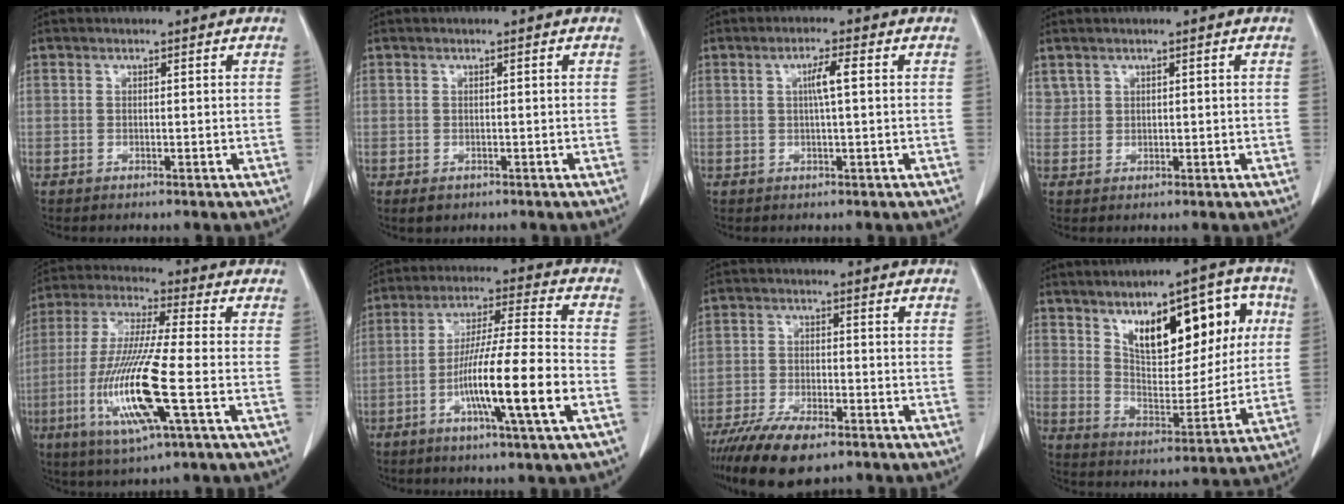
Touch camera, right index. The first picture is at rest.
{"total": 1.2, "force": [-0.4, 1.0, 0.5], "torque": [-0.003, 0.001, 0.000]}
{"total": 3.4, "force": [0.7, 0.1, 3.3], "torque": [-0.057, 0.003, 0.011]}
{"total": 1.7, "force": [1.1, 1.3, 0.3], "torque": [-0.001, 0.006, 0.025]}
{"total": 15.2, "force": [-4.2, 0.7, 14.6], "torque": [-0.303, -0.018, -0.082]}
{"total": 14.5, "force": [-4.8, -0.3, 13.7], "torque": [-0.241, -0.005, -0.088]}
{"total": 9.7, "force": [-7.0, 3.2, 6.0], "torque": [-0.103, -0.014, -0.121]}
{"total": 17.1, "force": [6.6, 7.6, 13.9], "torque": [-0.193, 0.031, 0.110]}